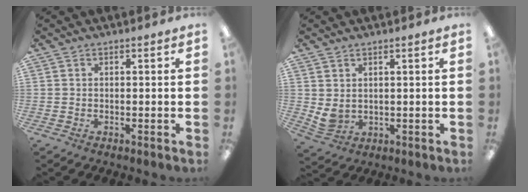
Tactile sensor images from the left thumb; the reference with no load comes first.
{"total": 3.7, "force": [1.9, 2.5, 1.9], "torque": [-0.046, -0.016, 0.033]}